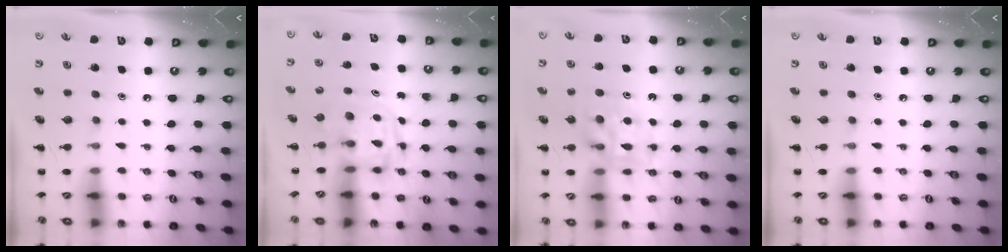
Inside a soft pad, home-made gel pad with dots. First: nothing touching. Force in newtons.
{"total": 3.3, "press": 3.3, "slide": 0.5}
{"total": 11.1, "press": 10.5, "slide": 3.7}
{"total": 0.0}